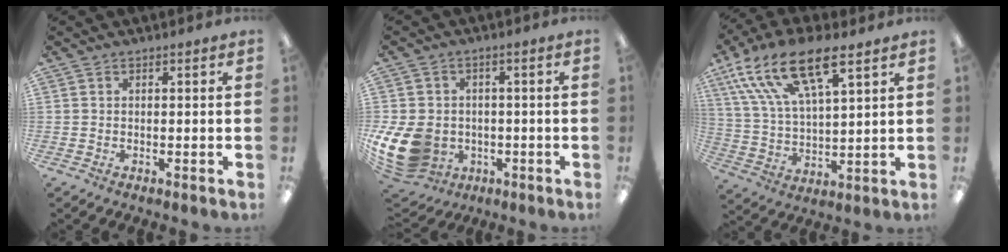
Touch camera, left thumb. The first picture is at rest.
{"total": 13.3, "force": [-3.2, 10.5, 7.6], "torque": [-0.179, 0.014, -0.053]}
{"total": 18.0, "force": [11.3, 7.0, 12.1], "torque": [-0.235, -0.043, 0.198]}